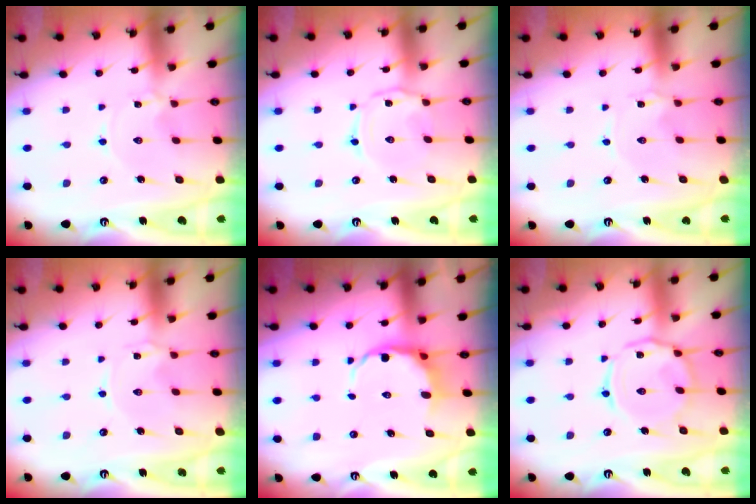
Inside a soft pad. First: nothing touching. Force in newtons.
{"total": 2.6, "press": 2.6, "slide": 0.4}
{"total": 0.0}
{"total": 0.0}
{"total": 8.9, "press": 8.4, "slide": 2.8}
{"total": 10.3, "press": 10.3, "slide": 0.8}